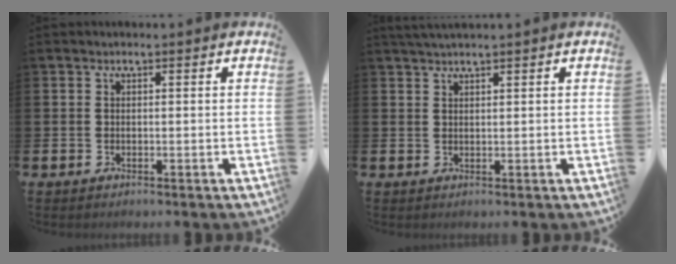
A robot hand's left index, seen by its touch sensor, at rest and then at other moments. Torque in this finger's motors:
{"motor_torque": [0.02, -0.15, 0.31, 0.11]}